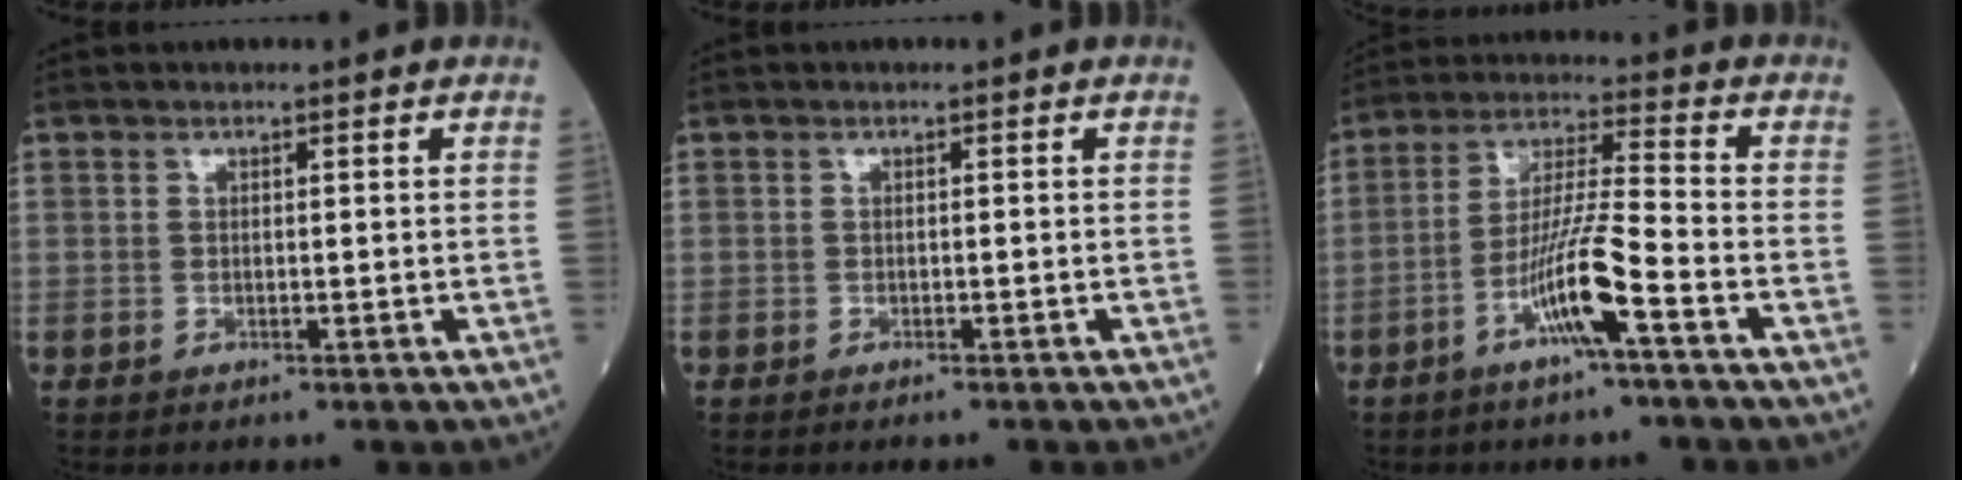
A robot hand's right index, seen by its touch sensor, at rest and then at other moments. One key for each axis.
{"total": 1.4, "fx": -1.3, "fy": 0.1, "fz": 0.7, "tx": -0.010, "ty": -0.002, "tz": -0.014}
{"total": 9.6, "fx": -4.6, "fy": -0.4, "fz": 8.4, "tx": -0.160, "ty": 0.003, "tz": -0.091}